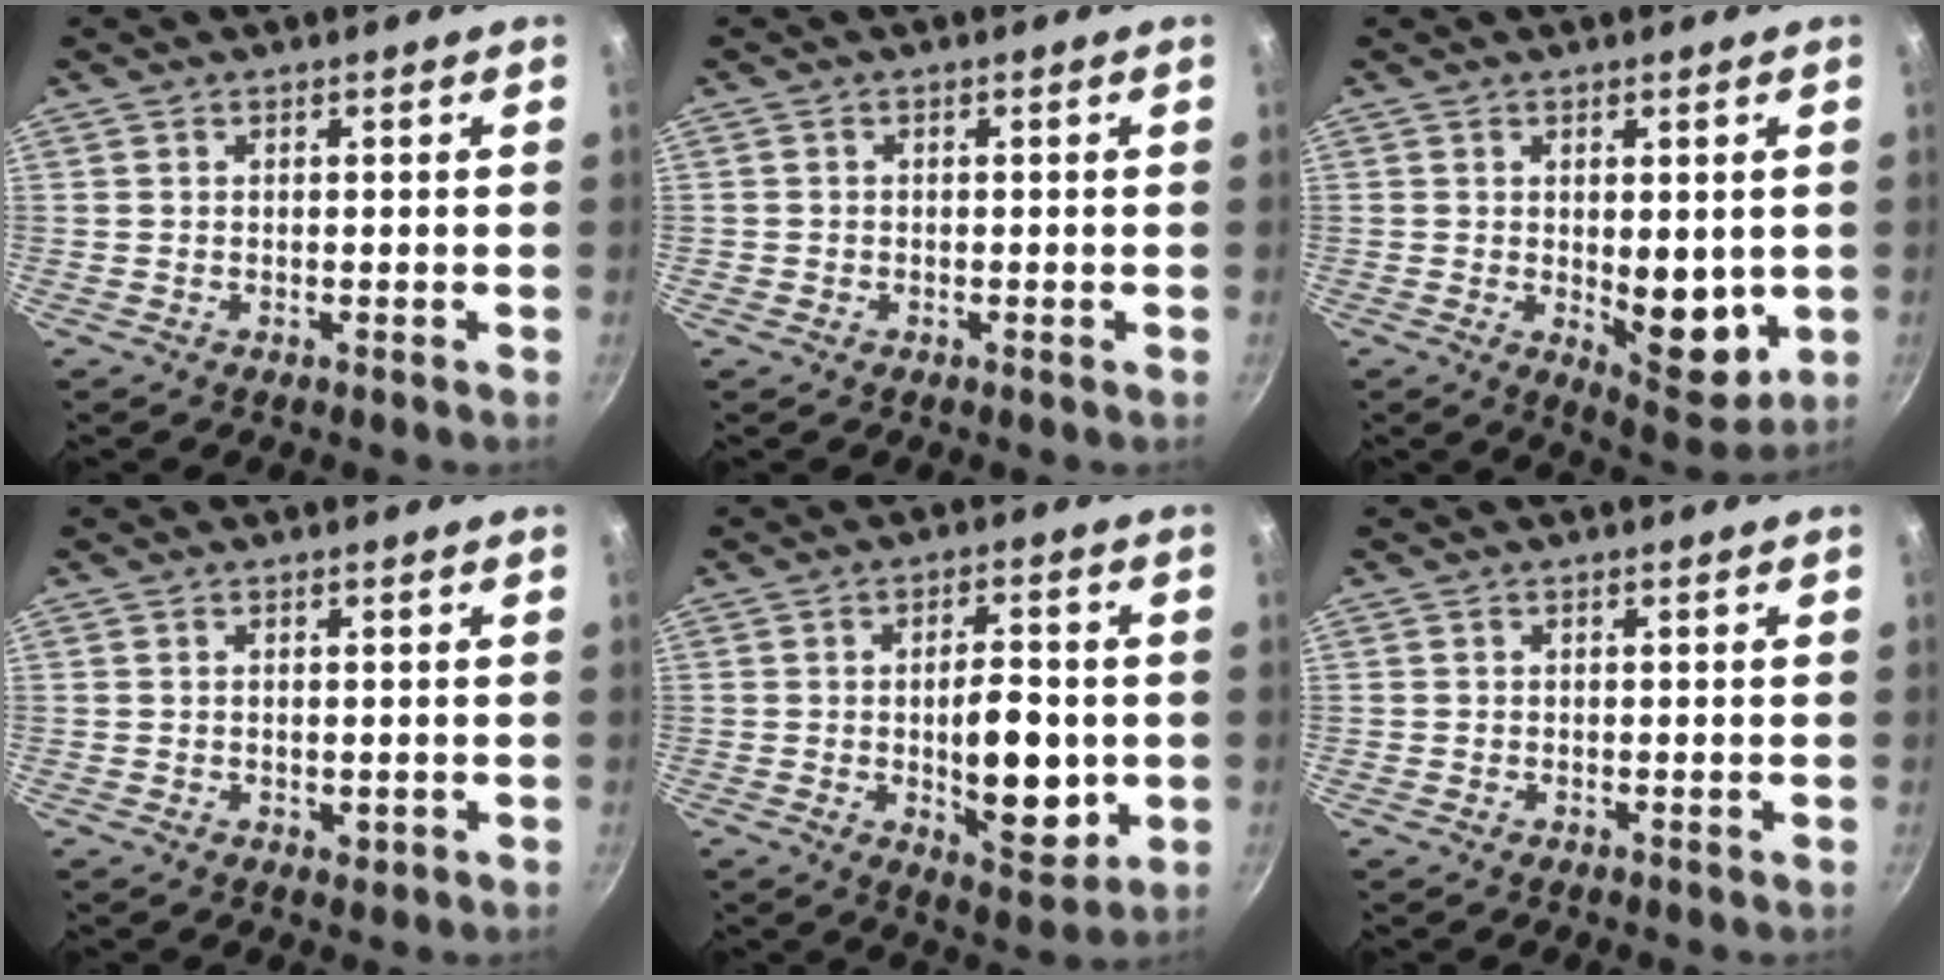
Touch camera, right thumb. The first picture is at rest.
{"total": 0.8, "force": [-0.2, 0.7, 0.1], "torque": [-0.001, 0.001, -0.004]}
{"total": 10.2, "force": [-0.3, 5.0, 8.9], "torque": [-0.090, -0.028, 0.008]}
{"total": 1.4, "force": [-0.1, 0.9, 1.1], "torque": [-0.014, -0.003, 0.001]}
{"total": 13.0, "force": [-1.3, 6.1, 11.4], "torque": [-0.142, -0.012, -0.012]}
{"total": 0.0}